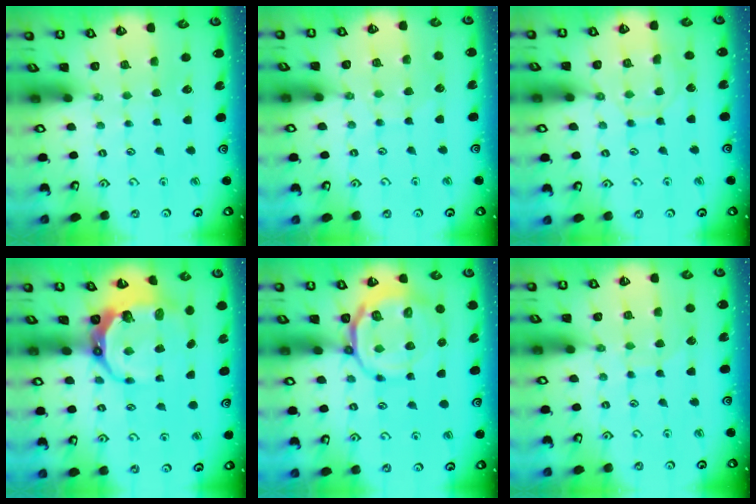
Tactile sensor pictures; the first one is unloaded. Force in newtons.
{"total": 6.6, "press": 6.5, "slide": 0.6}
{"total": 9.3, "press": 9.2, "slide": 0.9}
{"total": 10.1, "press": 9.3, "slide": 4.0}
{"total": 12.6, "press": 12.4, "slide": 2.4}
{"total": 6.3, "press": 6.3, "slide": 0.6}